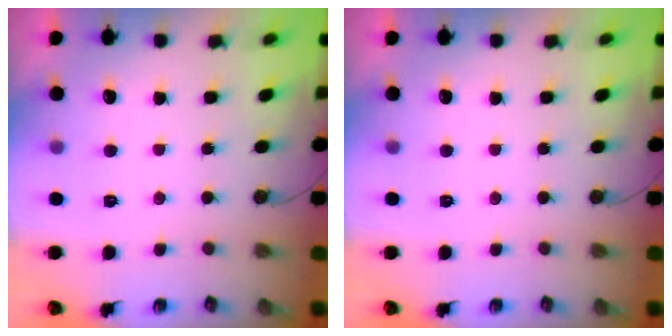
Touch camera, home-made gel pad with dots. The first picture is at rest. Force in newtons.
{"total": 0.0}